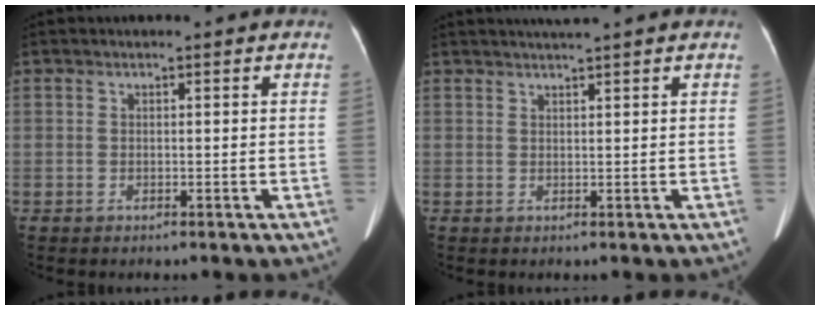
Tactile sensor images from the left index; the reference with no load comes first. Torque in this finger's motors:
{"motor_torque": [0.33, -0.52, -0.01, 0.04]}